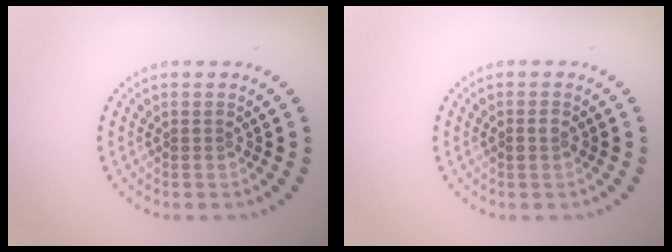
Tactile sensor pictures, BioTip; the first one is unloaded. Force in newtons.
{"total": 0.8, "press": 0.8, "slide": 0.1}